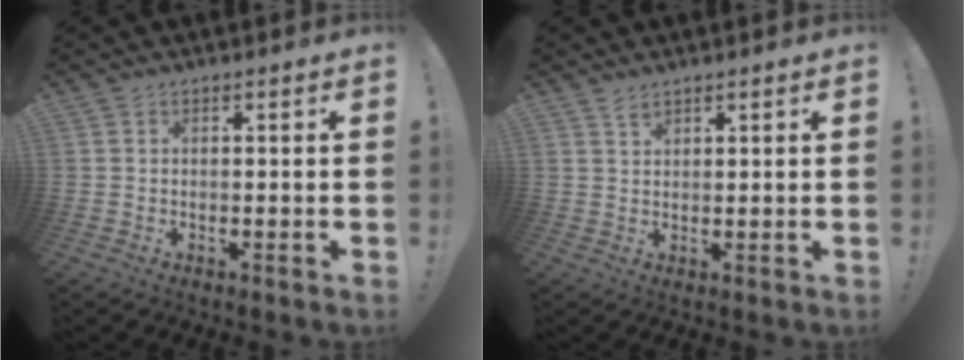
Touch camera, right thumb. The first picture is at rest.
{"total": 2.0, "force": [1.7, 0.7, 0.7], "torque": [-0.009, -0.009, 0.031]}